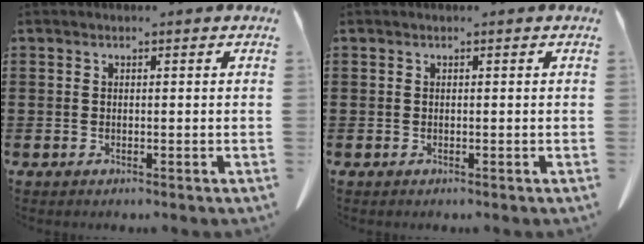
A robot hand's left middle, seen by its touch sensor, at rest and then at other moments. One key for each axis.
{"total": 0.0}